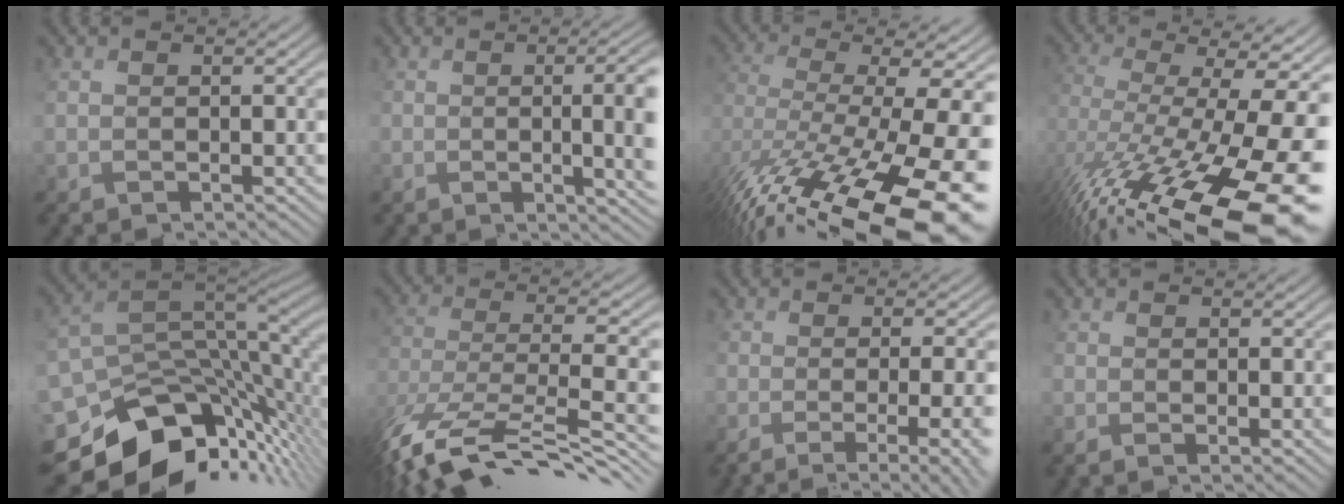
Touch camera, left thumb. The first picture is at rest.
{"total": 10.2, "force": [-0.5, 4.3, 9.3], "torque": [-0.112, 0.000, 0.008]}
{"total": 15.8, "force": [-8.5, 6.8, 11.4], "torque": [-0.195, -0.023, -0.090]}
{"total": 16.9, "force": [-7.3, 8.2, 12.8], "torque": [-0.208, -0.025, -0.065]}
{"total": 11.2, "force": [-4.1, 7.4, 7.3], "torque": [-0.169, -0.035, -0.048]}
{"total": 12.3, "force": [-6.8, 5.6, 8.6], "torque": [-0.223, 0.005, -0.085]}
{"total": 10.8, "force": [-4.4, 4.3, 8.9], "torque": [-0.109, -0.005, -0.032]}
{"total": 2.0, "force": [-0.5, 0.7, 1.8], "torque": [-0.036, -0.007, -0.003]}